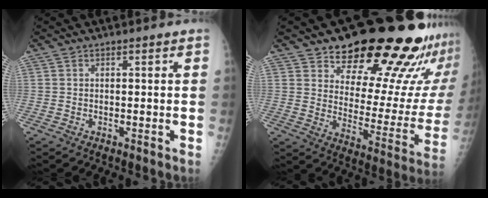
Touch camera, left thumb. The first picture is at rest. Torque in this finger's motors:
{"motor_torque": [0.55, 0.73, 1.08, -1.69, 0.06]}